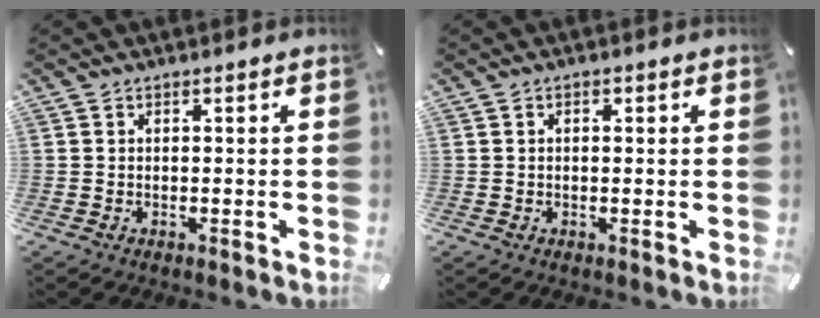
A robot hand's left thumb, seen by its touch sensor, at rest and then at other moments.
{"total": 1.0, "force": [0.1, 0.7, 0.7], "torque": [-0.015, 0.006, 0.001]}